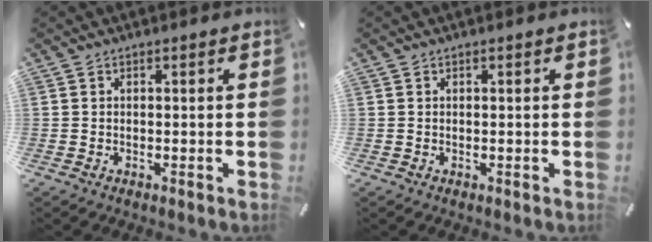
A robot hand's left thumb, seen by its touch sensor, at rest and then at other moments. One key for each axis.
{"total": 0.0}